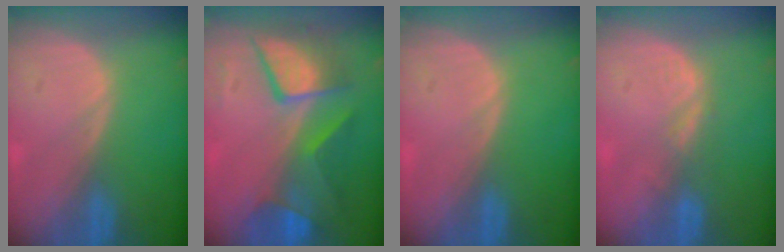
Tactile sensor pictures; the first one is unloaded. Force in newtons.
{"total": 8.9, "press": 8.8, "slide": 0.7}
{"total": 0.0}
{"total": 2.7, "press": 2.1, "slide": 1.7}